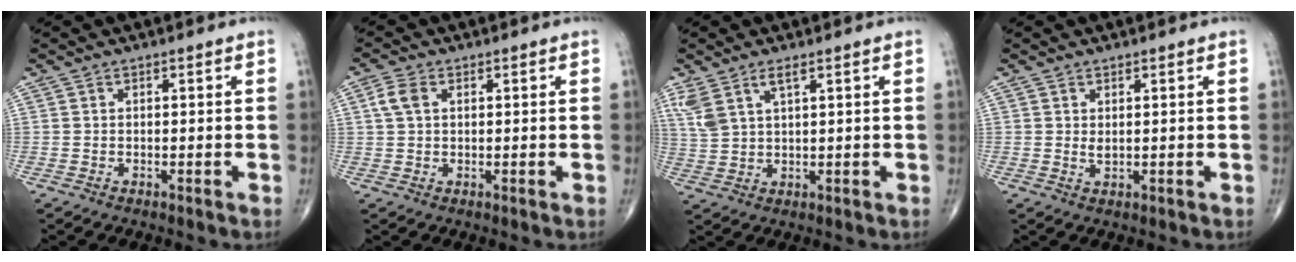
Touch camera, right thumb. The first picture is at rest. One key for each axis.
{"total": 3.5, "fx": 1.0, "fy": 2.2, "fz": 2.5, "tx": -0.058, "ty": 0.009, "tz": 0.019}
{"total": 5.6, "fx": 3.2, "fy": 1.8, "fz": 4.2, "tx": -0.102, "ty": -0.006, "tz": 0.074}
{"total": 1.2, "fx": 0.3, "fy": 0.5, "fz": 1.0, "tx": -0.013, "ty": -0.005, "tz": 0.009}